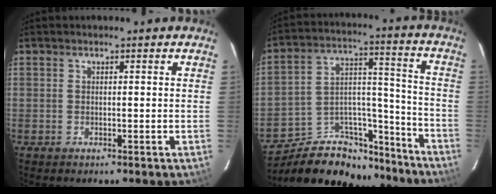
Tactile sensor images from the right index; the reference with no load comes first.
{"total": 19.4, "force": [-16.1, 9.1, 5.8], "torque": [-0.109, 0.071, -0.235]}